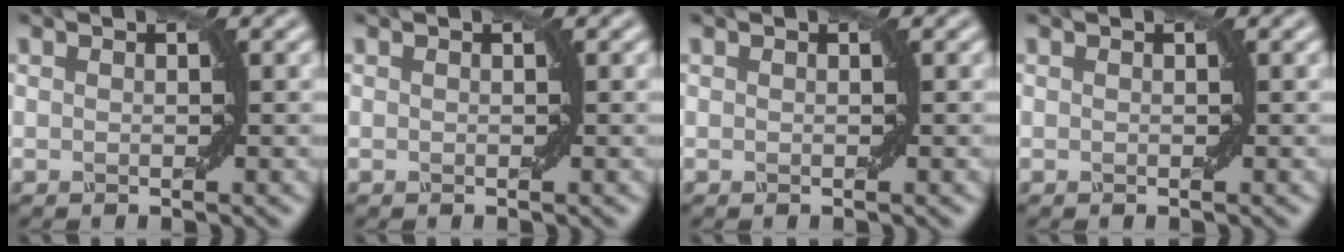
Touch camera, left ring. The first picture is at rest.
{"total": 0.0}
{"total": 0.0}
{"total": 0.0}